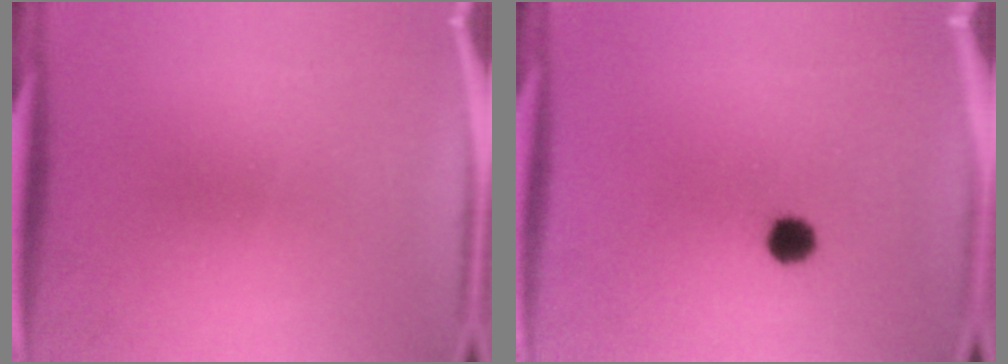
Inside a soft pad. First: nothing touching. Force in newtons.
{"total": 3.7}